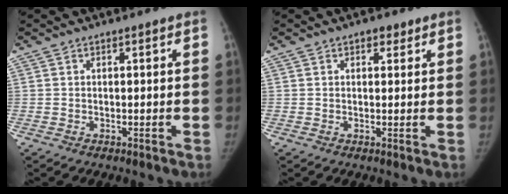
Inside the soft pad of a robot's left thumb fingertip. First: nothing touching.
{"total": 2.0, "force": [1.2, 1.2, 1.0], "torque": [0.000, -0.003, 0.014]}